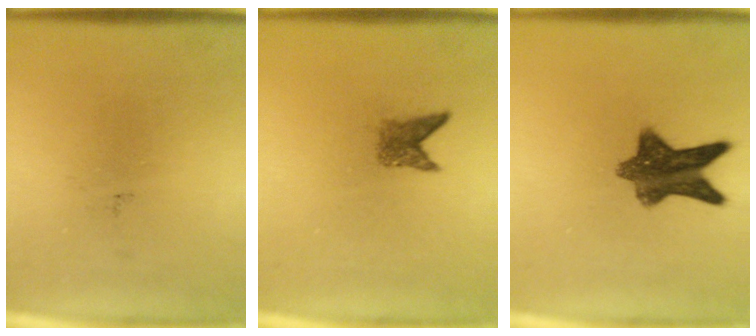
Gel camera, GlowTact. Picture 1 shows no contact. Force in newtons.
{"total": 2.1}
{"total": 9.3}